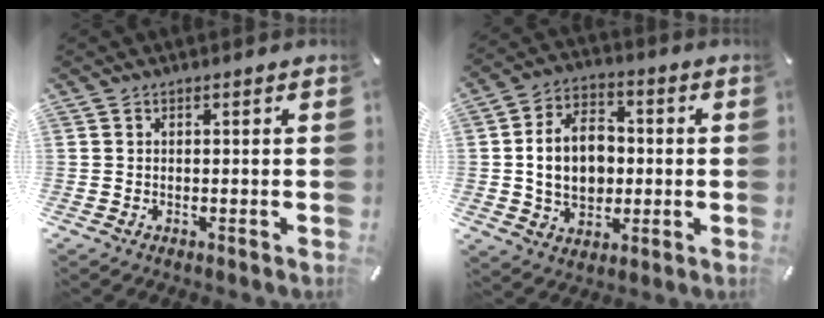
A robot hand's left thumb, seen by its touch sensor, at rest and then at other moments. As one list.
[{"total": 12.2, "force": [0.0, 9.5, 7.6], "torque": [-0.149, 0.014, 0.000]}]